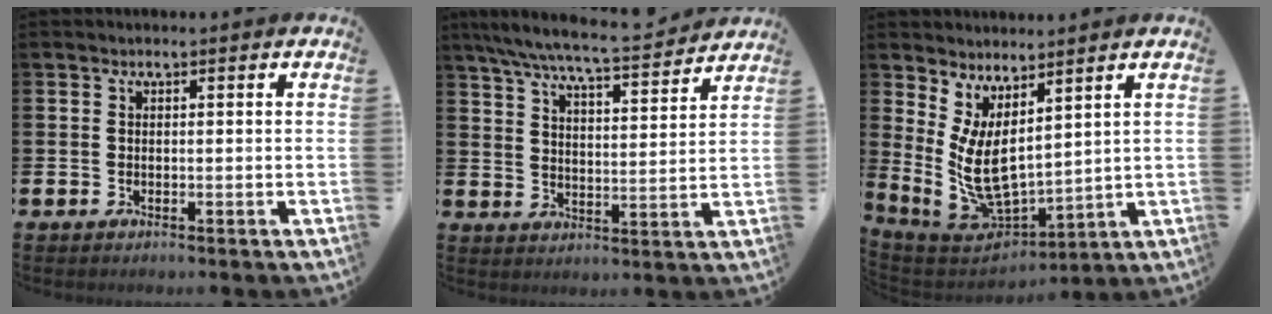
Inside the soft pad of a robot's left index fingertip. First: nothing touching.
{"total": 7.8, "force": [7.3, 0.4, 2.6], "torque": [-0.074, -0.049, 0.127]}
{"total": 7.4, "force": [2.2, 3.6, 6.1], "torque": [-0.153, -0.033, 0.045]}